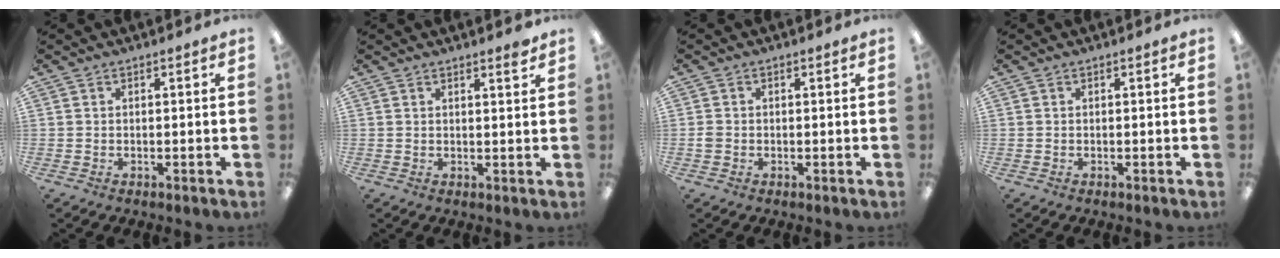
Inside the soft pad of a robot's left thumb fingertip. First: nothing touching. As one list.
[{"total": 2.0, "force": [1.9, 0.0, 0.6], "torque": [0.001, -0.015, 0.031]}, {"total": 1.2, "force": [-0.3, 1.1, 0.5], "torque": [-0.008, 0.004, -0.006]}, {"total": 0.0}]